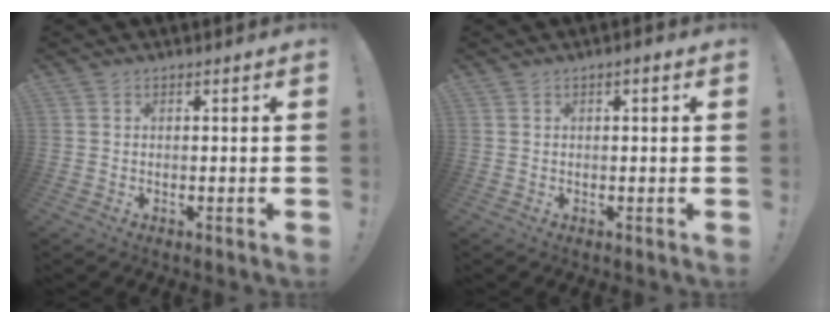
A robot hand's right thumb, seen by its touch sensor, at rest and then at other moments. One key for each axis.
{"total": 1.3, "fx": 0.1, "fy": 0.3, "fz": 1.3, "tx": -0.017, "ty": 0.000, "tz": -0.001}